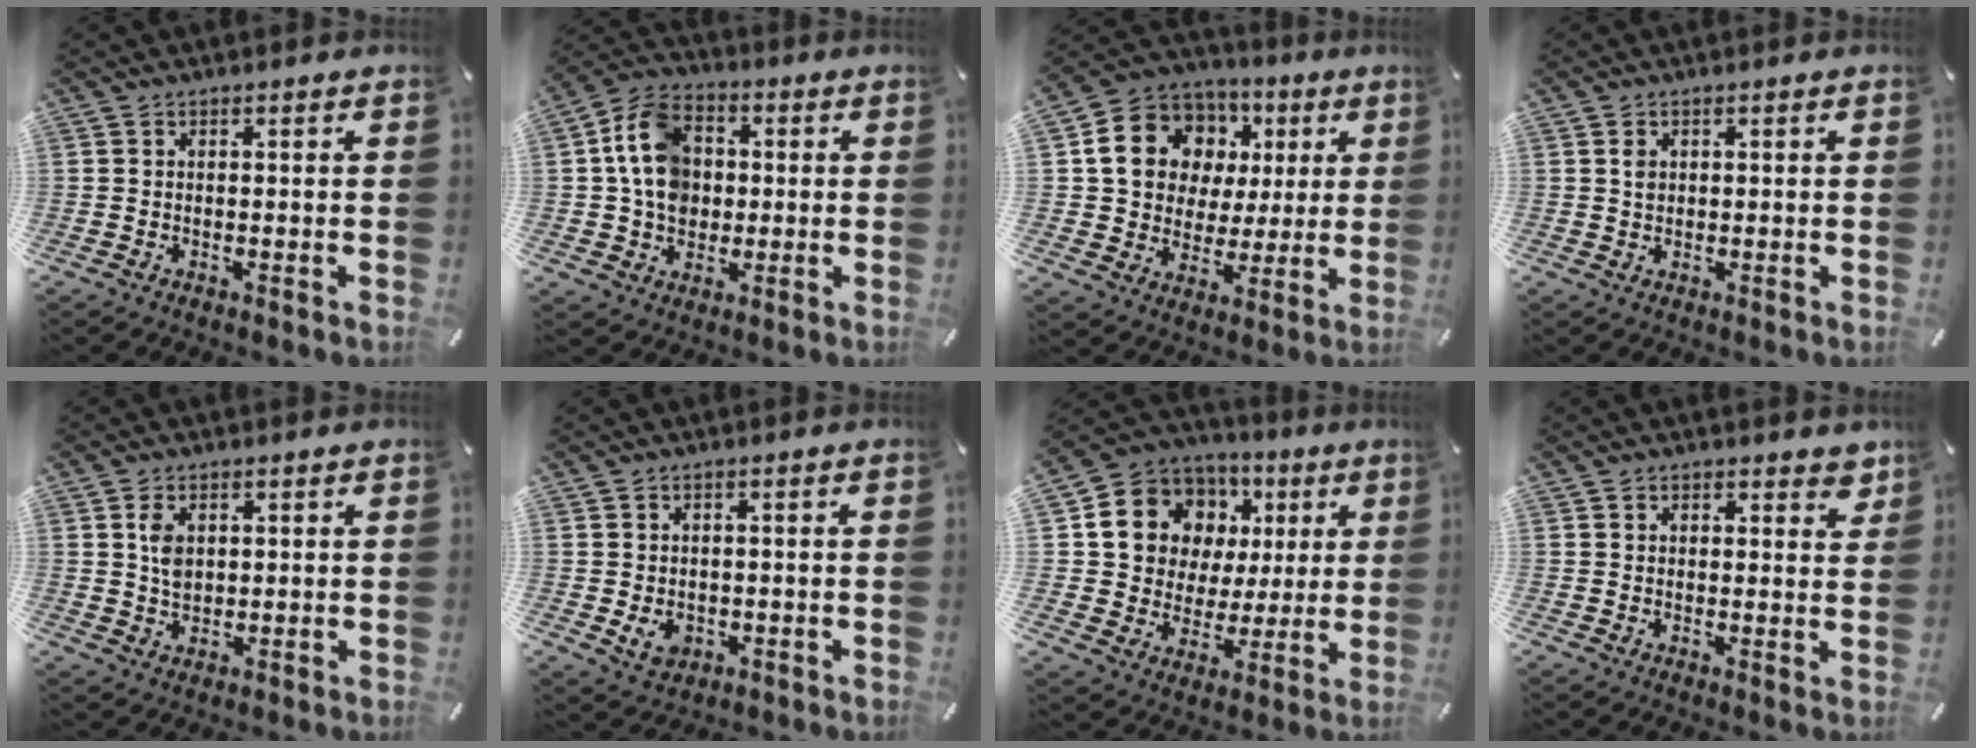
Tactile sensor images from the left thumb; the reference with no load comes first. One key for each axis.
{"total": 12.1, "fx": 0.5, "fy": 10.3, "fz": 6.3, "tx": -0.139, "ty": 0.021, "tz": 0.012}
{"total": 14.4, "fx": 3.8, "fy": 12.7, "fz": 5.6, "tx": -0.105, "ty": -0.005, "tz": 0.080}
{"total": 1.6, "fx": 0.5, "fy": 1.3, "fz": 0.9, "tx": -0.011, "ty": 0.001, "tz": 0.007}
{"total": 4.3, "fx": 1.3, "fy": 3.1, "fz": 2.7, "tx": -0.060, "ty": -0.001, "tz": 0.020}
{"total": 4.0, "fx": -0.8, "fy": 3.4, "fz": 2.0, "tx": -0.031, "ty": -0.006, "tz": -0.016}
{"total": 13.8, "fx": 4.3, "fy": 12.4, "fz": 4.5, "tx": -0.082, "ty": -0.017, "tz": 0.090}
{"total": 2.6, "fx": 1.8, "fy": 1.5, "fz": 1.1, "tx": -0.001, "ty": -0.005, "tz": 0.027}